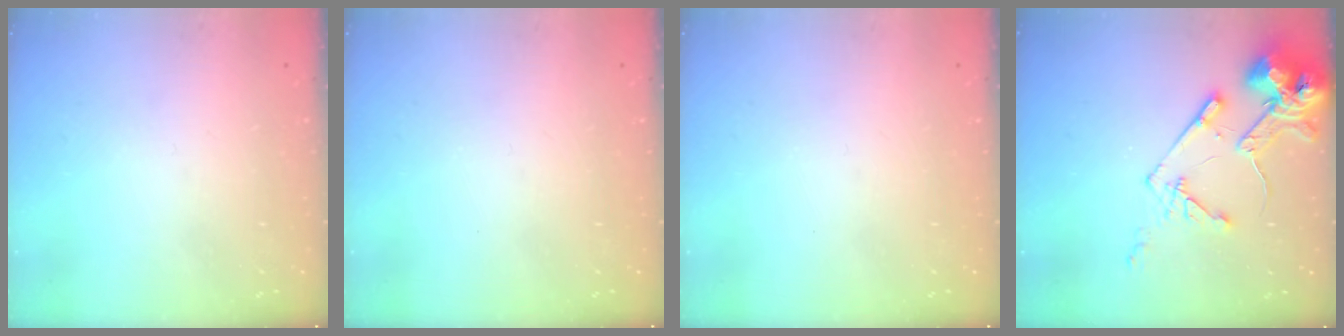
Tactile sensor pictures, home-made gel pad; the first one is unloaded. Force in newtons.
{"total": 0.0}
{"total": 0.0}
{"total": 16.5, "press": 16.3, "slide": 2.0}